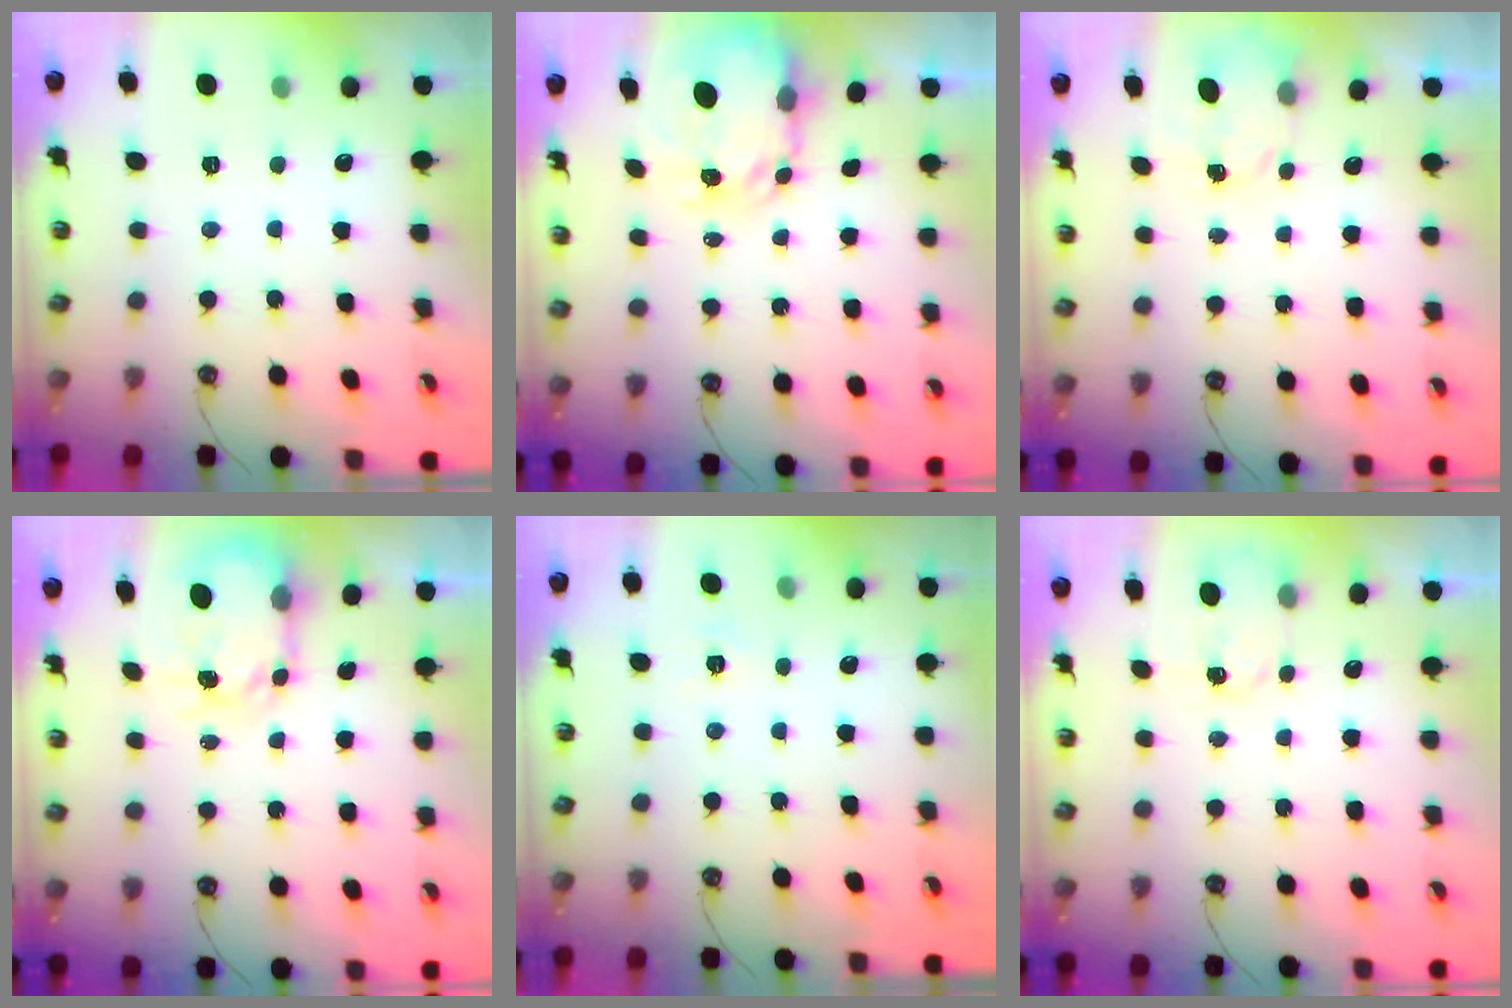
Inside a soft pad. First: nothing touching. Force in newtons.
{"total": 6.3, "press": 6.3, "slide": 0.6}
{"total": 2.6, "press": 2.6, "slide": 0.4}
{"total": 6.2, "press": 6.2, "slide": 0.4}
{"total": 2.3, "press": 2.3, "slide": 0.3}
{"total": 2.9, "press": 2.9, "slide": 0.4}